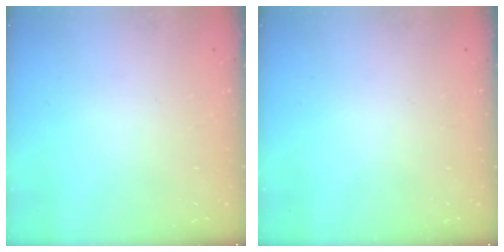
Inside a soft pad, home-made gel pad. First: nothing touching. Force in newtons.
{"total": 0.0}